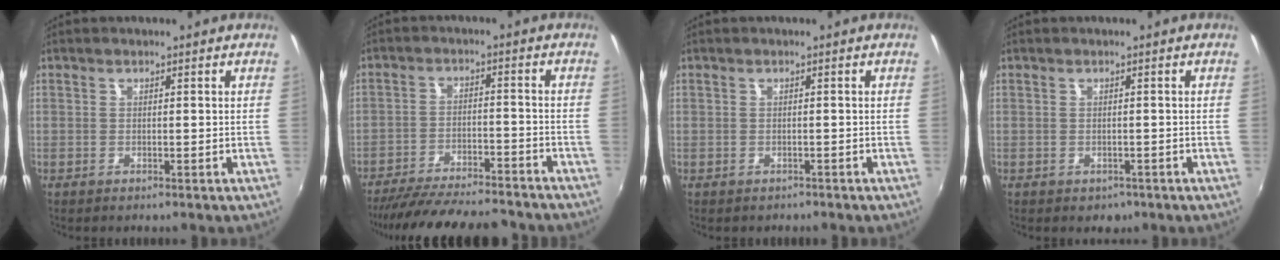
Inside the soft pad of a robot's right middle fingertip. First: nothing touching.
{"total": 19.8, "force": [-17.6, 3.7, 8.4], "torque": [-0.166, -0.025, -0.256]}
{"total": 1.1, "force": [-0.8, 0.8, 0.1], "torque": [-0.007, -0.002, -0.009]}
{"total": 1.9, "force": [-0.9, 1.5, 0.7], "torque": [-0.014, -0.006, -0.008]}